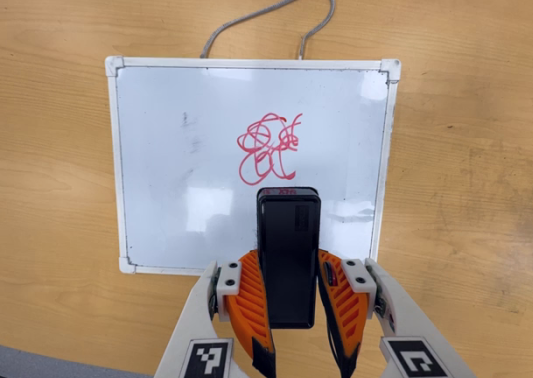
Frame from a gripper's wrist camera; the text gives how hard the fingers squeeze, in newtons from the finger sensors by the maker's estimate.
{"total": 7.3, "left": 5.3, "right": 9.3}